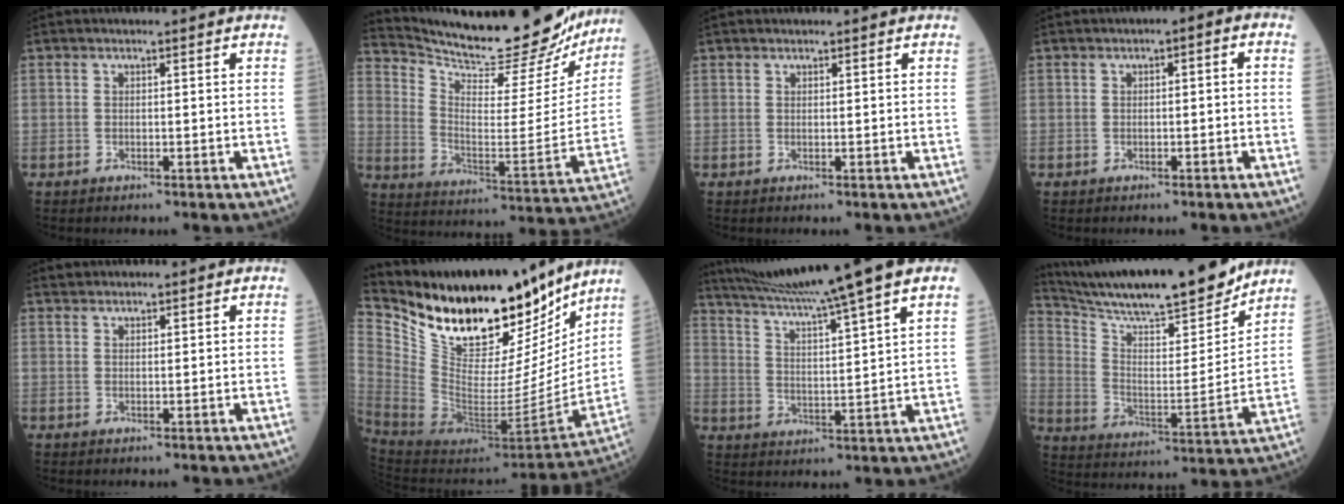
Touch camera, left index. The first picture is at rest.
{"total": 22.7, "force": [21.1, 4.3, 7.1], "torque": [-0.122, -0.061, 0.294]}
{"total": 0.9, "force": [0.8, 0.0, 0.4], "torque": [-0.006, 0.017, 0.017]}
{"total": 1.9, "force": [-0.4, 0.8, 1.7], "torque": [-0.020, 0.012, -0.012]}
{"total": 0.8, "force": [0.7, 0.1, -0.2], "torque": [-0.005, 0.008, 0.019]}
{"total": 27.0, "force": [21.0, 9.2, 14.3], "torque": [-0.256, -0.024, 0.348]}
{"total": 16.5, "force": [13.4, -2.1, 9.4], "torque": [-0.164, 0.001, 0.200]}
{"total": 20.6, "force": [18.5, 1.7, 9.1], "torque": [-0.169, -0.021, 0.290]}